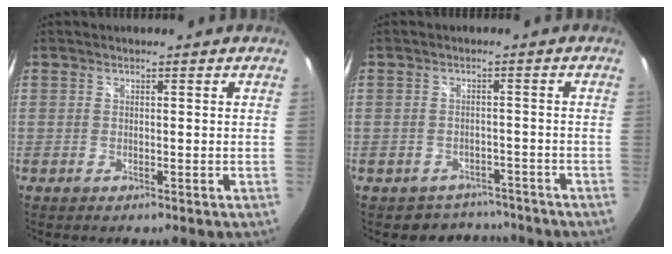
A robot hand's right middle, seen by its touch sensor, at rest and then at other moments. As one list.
[{"total": 5.5, "force": [-4.6, 3.0, -0.1], "torque": [-0.004, 0.019, -0.065]}]